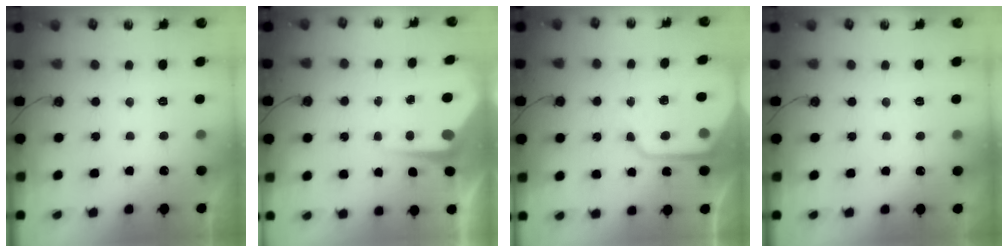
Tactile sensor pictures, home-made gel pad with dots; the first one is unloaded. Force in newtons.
{"total": 5.7, "press": 5.7, "slide": 0.3}
{"total": 12.2, "press": 12.1, "slide": 1.0}
{"total": 2.9, "press": 2.9, "slide": 0.4}